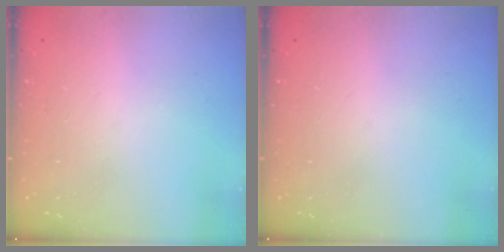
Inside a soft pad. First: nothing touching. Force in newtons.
{"total": 0.0}